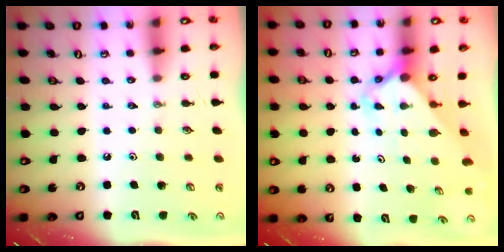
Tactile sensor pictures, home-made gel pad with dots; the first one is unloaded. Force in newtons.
{"total": 2.8, "press": 2.8, "slide": 0.1}